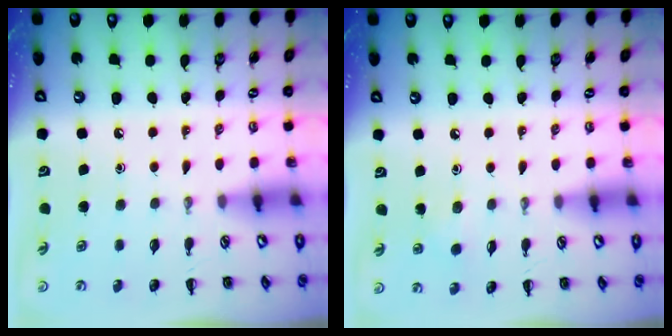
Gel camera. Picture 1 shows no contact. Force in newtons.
{"total": 1.8, "press": 1.7, "slide": 0.6}